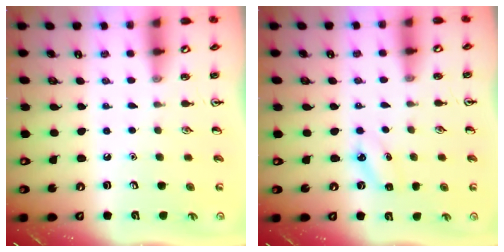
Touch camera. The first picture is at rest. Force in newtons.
{"total": 4.2, "press": 4.0, "slide": 1.2}